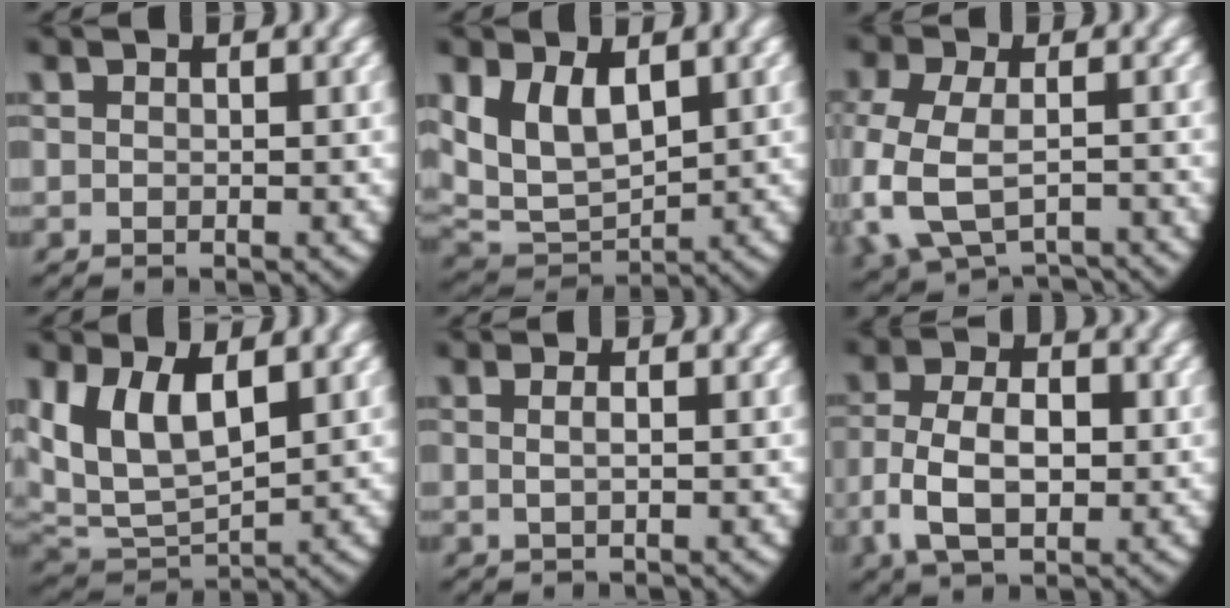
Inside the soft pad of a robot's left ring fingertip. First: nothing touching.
{"total": 9.7, "force": [0.9, 8.0, 5.5], "torque": [-0.138, -0.029, 0.026]}
{"total": 6.1, "force": [-2.6, 4.2, 3.7], "torque": [-0.123, -0.028, -0.027]}
{"total": 10.9, "force": [1.8, 8.5, 6.6], "torque": [-0.168, -0.027, 0.041]}
{"total": 1.0, "force": [0.1, -0.3, 1.0], "torque": [-0.024, -0.003, 0.006]}
{"total": 6.3, "force": [-0.7, 4.3, 4.6], "torque": [-0.105, -0.020, -0.002]}